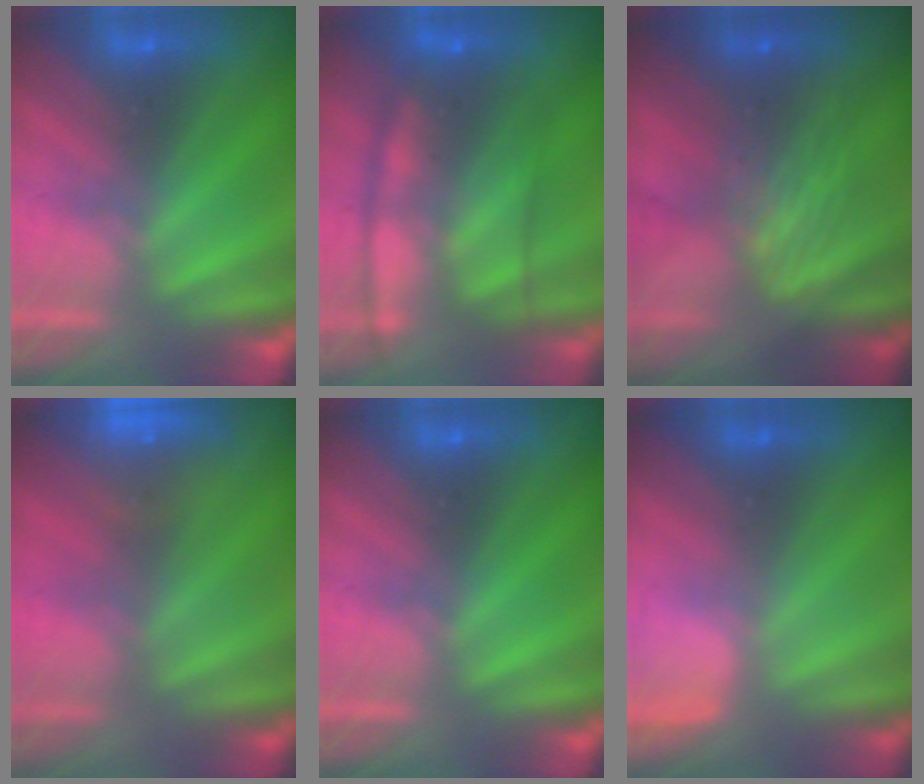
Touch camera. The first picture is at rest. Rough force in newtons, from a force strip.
{"total": 6.9}
{"total": 10.8}
{"total": 8.8}
{"total": 0.0}
{"total": 2.8}